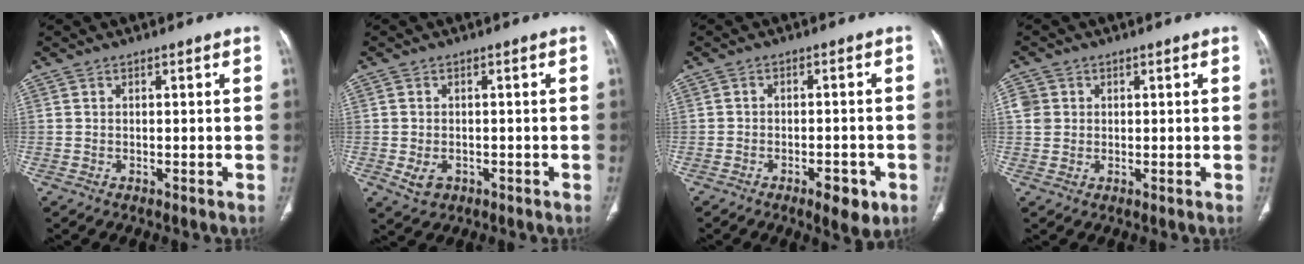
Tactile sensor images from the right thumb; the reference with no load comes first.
{"total": 3.3, "force": [-1.0, 2.5, 1.9], "torque": [-0.032, 0.002, -0.007]}
{"total": 5.8, "force": [-2.9, 2.4, 4.5], "torque": [-0.052, 0.007, -0.037]}
{"total": 3.3, "force": [0.7, 3.1, 1.0], "torque": [-0.005, 0.004, 0.016]}